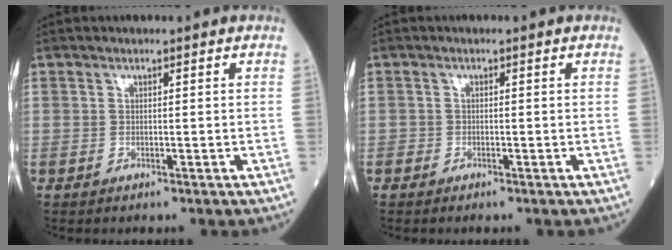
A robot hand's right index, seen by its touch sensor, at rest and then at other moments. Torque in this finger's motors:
{"motor_torque": [0.04, -0.01, -0.05, 0.00]}